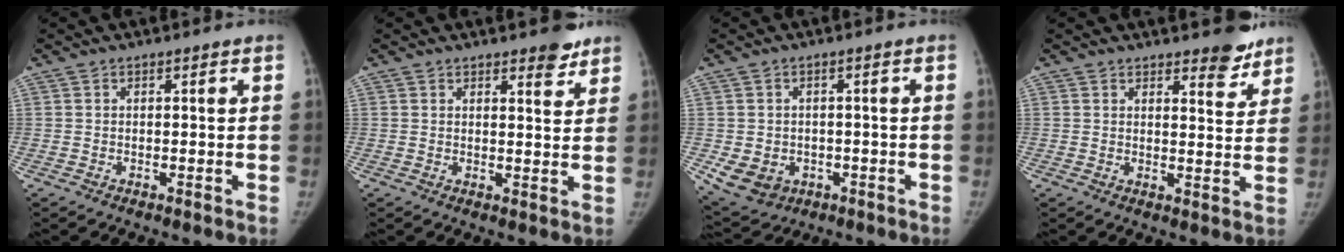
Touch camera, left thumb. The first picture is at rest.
{"total": 4.2, "force": [3.2, 1.5, 2.2], "torque": [-0.009, -0.021, 0.042]}
{"total": 7.7, "force": [-2.2, 6.4, 3.6], "torque": [-0.060, 0.009, -0.016]}
{"total": 5.8, "force": [4.6, 2.1, 2.8], "torque": [-0.007, -0.032, 0.060]}